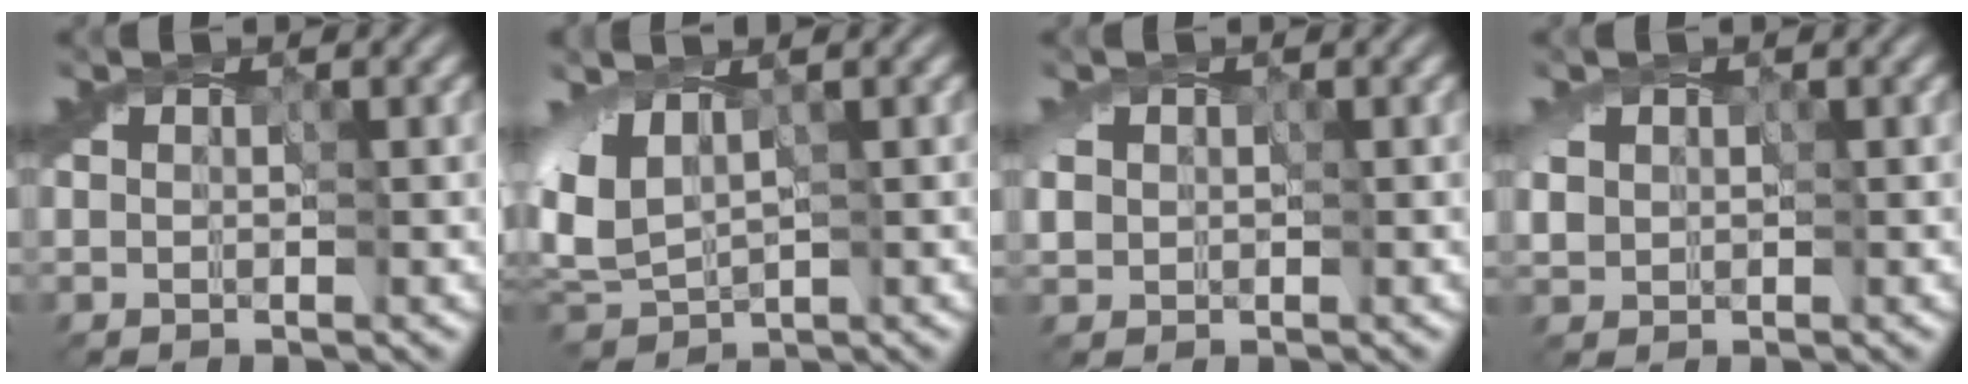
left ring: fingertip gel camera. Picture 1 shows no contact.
{"total": 4.7, "force": [1.2, 2.5, 3.7], "torque": [-0.094, 0.010, 0.022]}
{"total": 1.7, "force": [0.6, 1.5, 0.5], "torque": [0.000, 0.009, 0.006]}
{"total": 2.2, "force": [0.8, 1.9, 0.8], "torque": [-0.015, 0.010, 0.008]}